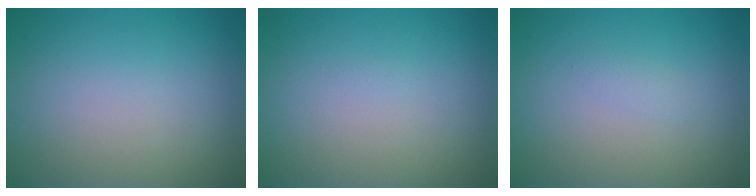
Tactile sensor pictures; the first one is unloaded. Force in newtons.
{"total": 0.0}
{"total": 0.7, "press": 0.7, "slide": 0.0}